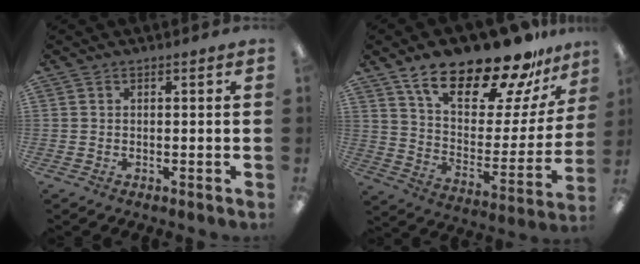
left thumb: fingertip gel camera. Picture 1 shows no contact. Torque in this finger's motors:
{"motor_torque": [0.52, 0.63, 1.47, -1.30, 0.13]}